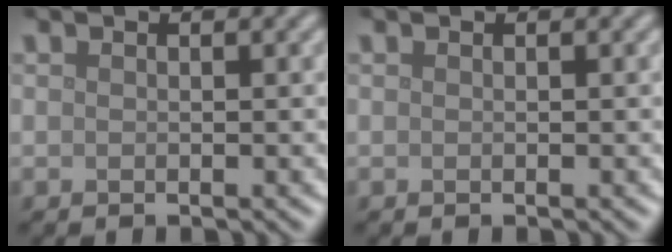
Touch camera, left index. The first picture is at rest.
{"total": 0.0}